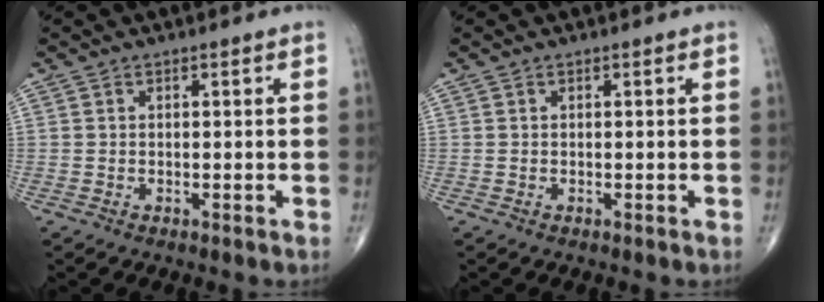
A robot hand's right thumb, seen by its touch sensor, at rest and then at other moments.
{"total": 0.0}